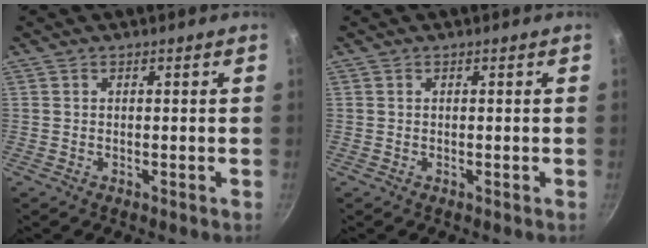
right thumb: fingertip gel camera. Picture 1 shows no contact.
{"total": 0.0}